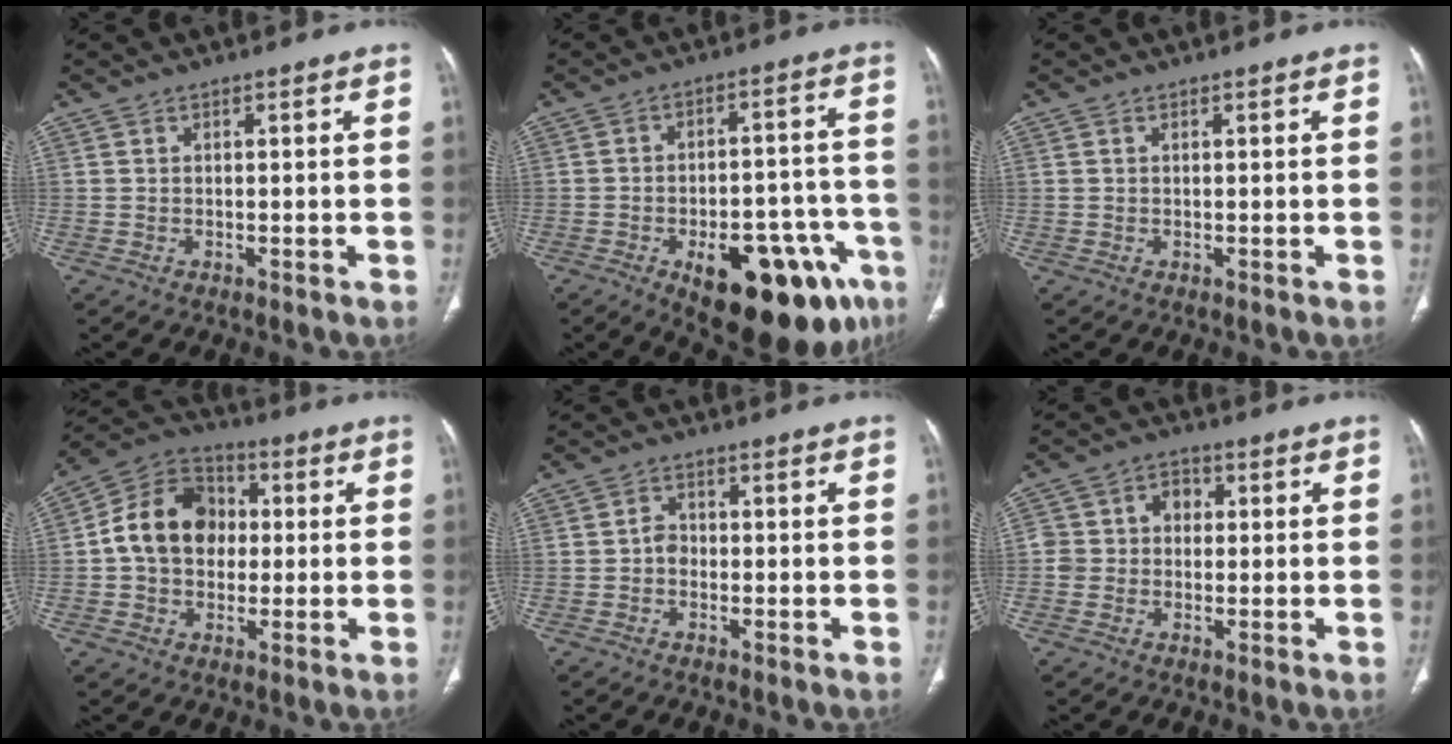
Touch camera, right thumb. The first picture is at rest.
{"total": 22.2, "force": [-10.9, 10.0, 16.6], "torque": [-0.151, 0.054, -0.135]}
{"total": 0.0}
{"total": 14.1, "force": [0.6, 11.2, 8.6], "torque": [-0.123, 0.031, 0.001]}
{"total": 2.3, "force": [-0.7, 1.9, 1.2], "torque": [-0.009, 0.008, -0.020]}
{"total": 6.3, "force": [0.0, 5.7, 2.9], "torque": [-0.028, 0.028, -0.008]}